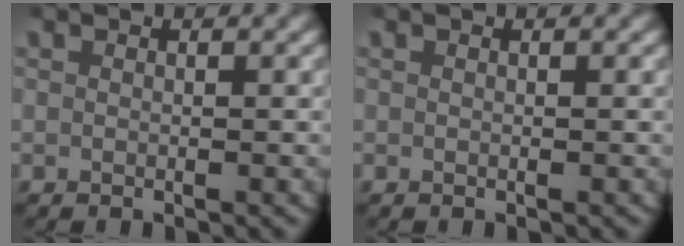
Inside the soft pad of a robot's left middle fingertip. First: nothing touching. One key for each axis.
{"total": 0.0}